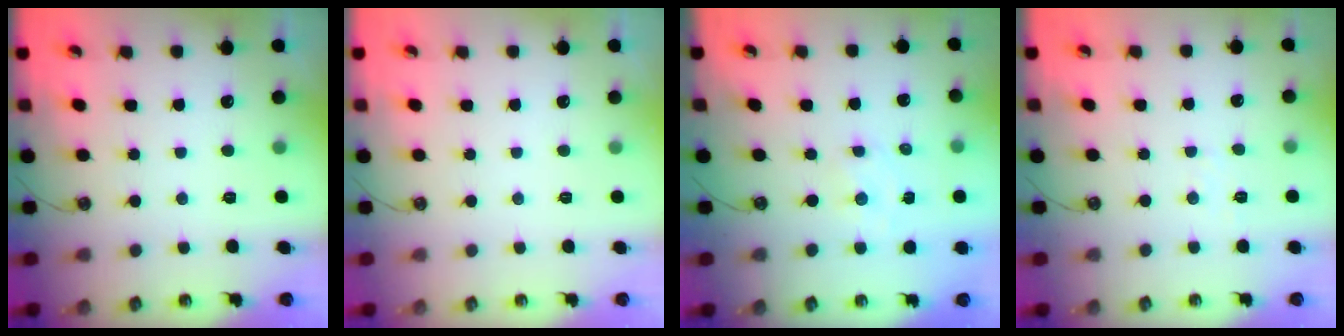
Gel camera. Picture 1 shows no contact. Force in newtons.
{"total": 0.0}
{"total": 1.8, "press": 1.8, "slide": 0.3}
{"total": 3.1, "press": 3.1, "slide": 0.4}